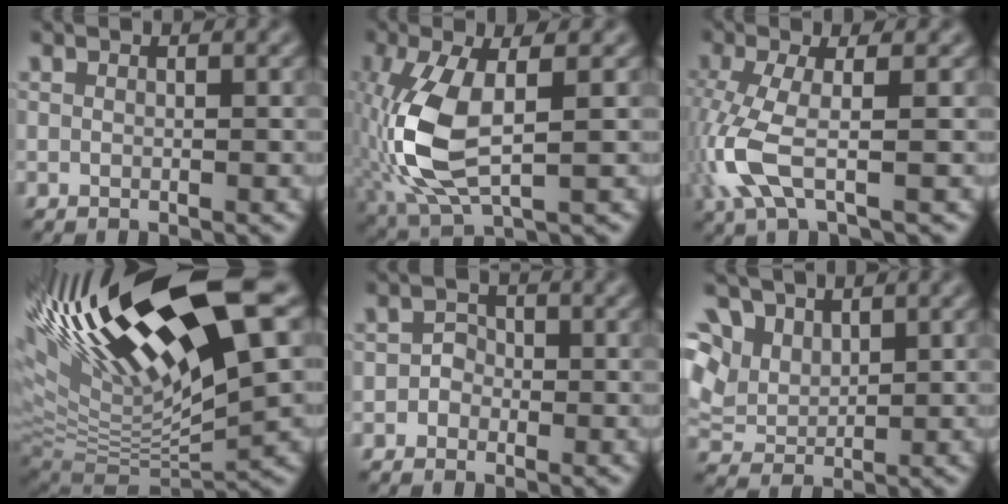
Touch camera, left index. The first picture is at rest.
{"total": 8.6, "force": [-0.8, 3.6, 7.7], "torque": [-0.189, 0.000, -0.012]}
{"total": 5.3, "force": [-1.6, 1.3, 4.8], "torque": [-0.132, -0.009, -0.037]}
{"total": 17.4, "force": [6.8, 3.9, 15.5], "torque": [-0.281, 0.022, 0.120]}
{"total": 1.4, "force": [-0.5, 1.2, 0.4], "torque": [-0.001, 0.002, -0.012]}
{"total": 7.0, "force": [4.2, 4.6, 3.3], "torque": [-0.100, 0.007, 0.078]}